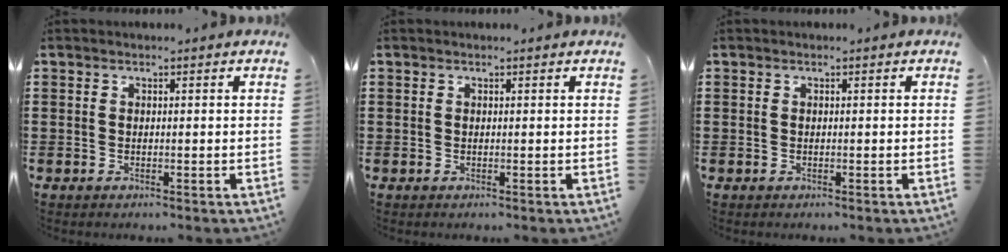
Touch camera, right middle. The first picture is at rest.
{"total": 0.0}
{"total": 0.0}